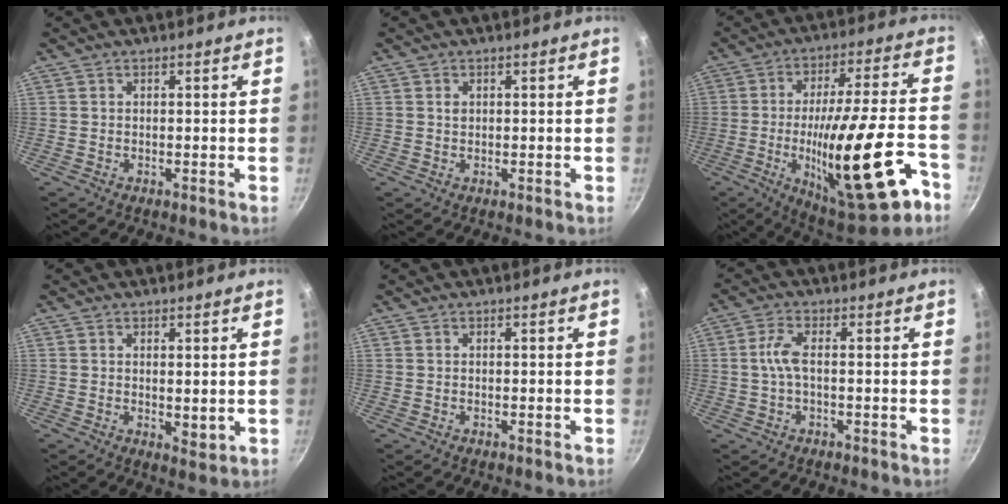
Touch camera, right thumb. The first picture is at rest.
{"total": 1.0, "force": [0.3, 0.8, 0.5], "torque": [-0.006, 0.001, 0.004]}
{"total": 26.2, "force": [-9.6, 7.4, 23.2], "torque": [-0.336, 0.029, -0.133]}
{"total": 3.0, "force": [0.7, 1.4, 2.5], "torque": [-0.035, -0.015, 0.013]}
{"total": 0.0}
{"total": 4.1, "force": [-0.3, 1.5, 3.9], "torque": [-0.094, 0.012, -0.009]}